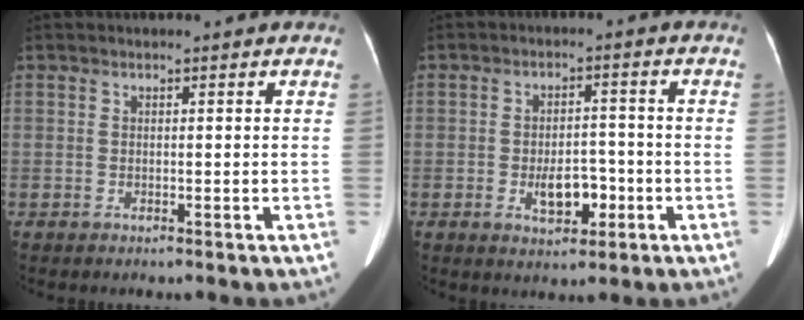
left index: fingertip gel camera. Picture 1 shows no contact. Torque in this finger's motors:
{"motor_torque": [0.06, 0.05, 0.10, 0.02]}